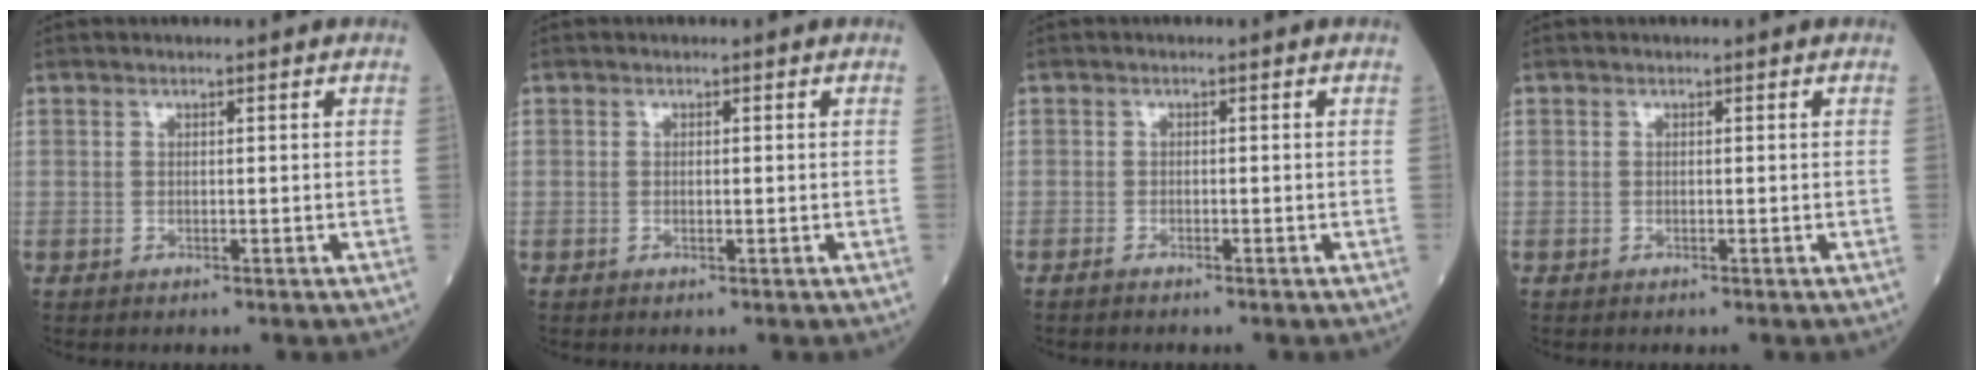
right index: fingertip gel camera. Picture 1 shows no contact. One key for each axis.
{"total": 1.2, "fx": -0.1, "fy": 0.6, "fz": 1.0, "tx": -0.028, "ty": -0.002, "tz": 0.000}
{"total": 1.6, "fx": -1.2, "fy": 0.7, "fz": 0.8, "tx": -0.029, "ty": -0.004, "tz": -0.018}
{"total": 0.0}